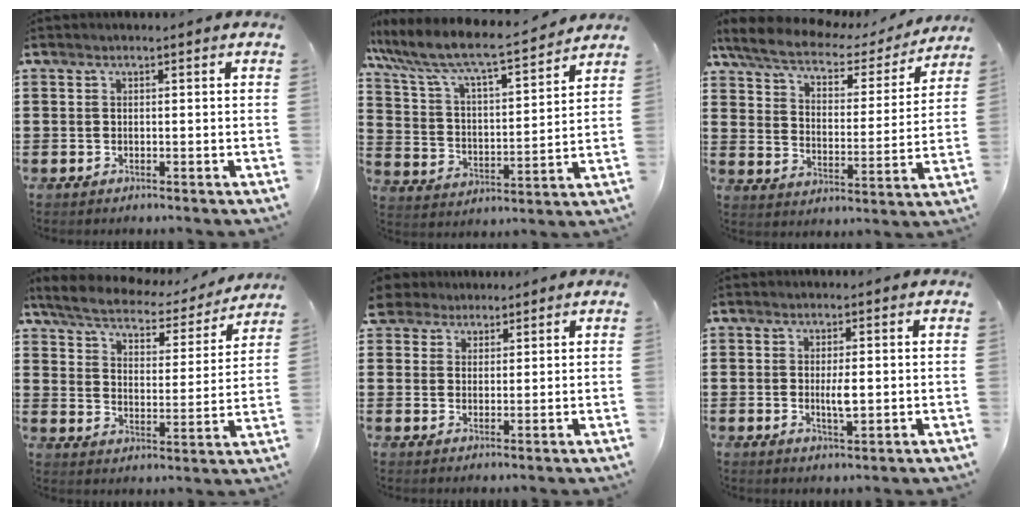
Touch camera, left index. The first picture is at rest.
{"total": 7.3, "force": [6.4, 0.9, 3.3], "torque": [-0.095, -0.046, 0.102]}
{"total": 5.9, "force": [4.9, 1.9, 2.8], "torque": [-0.077, -0.025, 0.081]}
{"total": 4.8, "force": [4.3, 1.0, 1.7], "torque": [-0.058, -0.026, 0.068]}
{"total": 3.1, "force": [2.5, 1.9, 0.1], "torque": [-0.016, 0.008, 0.047]}
{"total": 3.3, "force": [0.2, 0.7, 3.2], "torque": [-0.059, -0.002, 0.002]}